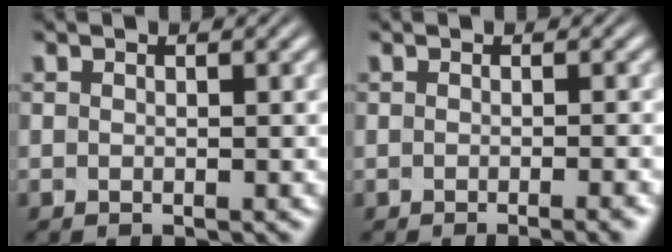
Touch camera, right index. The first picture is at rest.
{"total": 1.6, "force": [-1.1, -0.1, 1.2], "torque": [-0.007, 0.010, -0.022]}